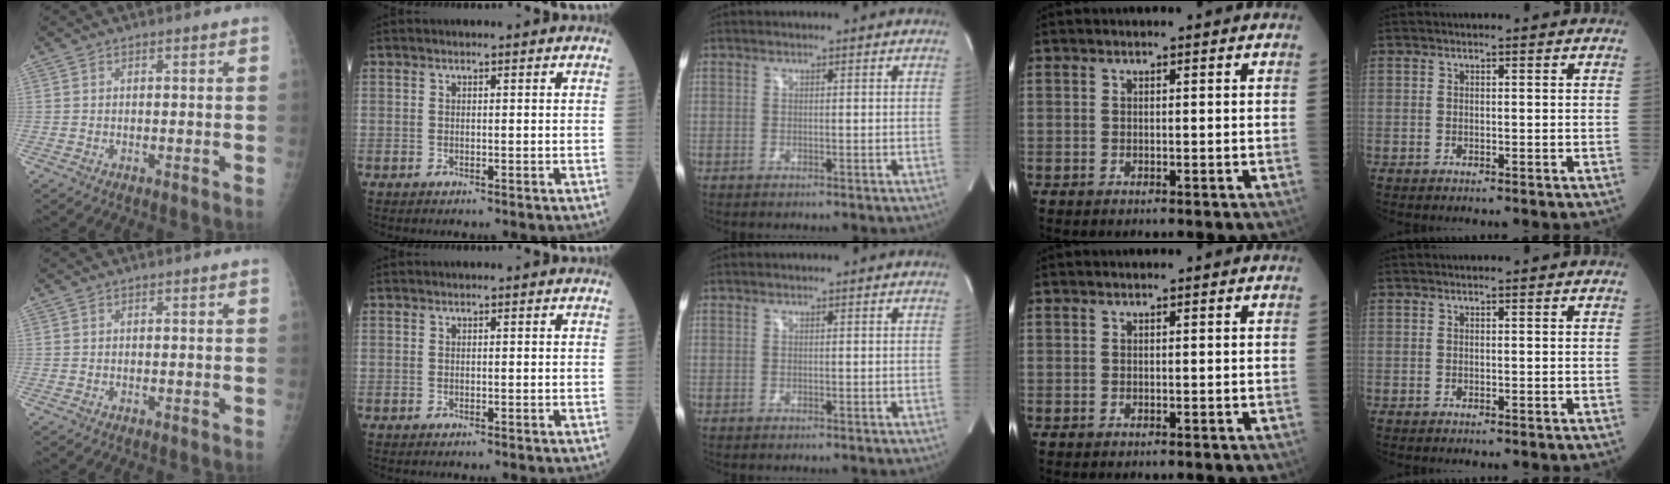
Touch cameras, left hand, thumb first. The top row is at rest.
{}